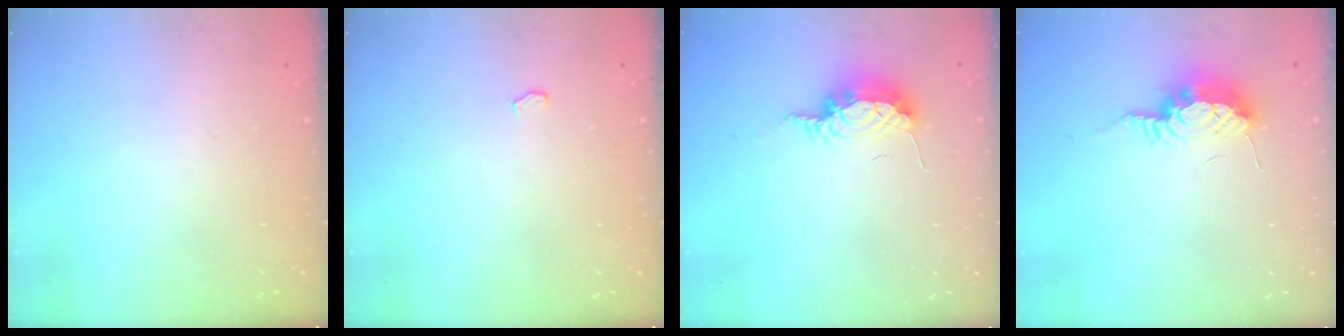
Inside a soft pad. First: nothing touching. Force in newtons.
{"total": 3.7, "press": 2.8, "slide": 2.5}
{"total": 11.5, "press": 9.0, "slide": 7.2}
{"total": 8.7, "press": 8.7, "slide": 0.8}